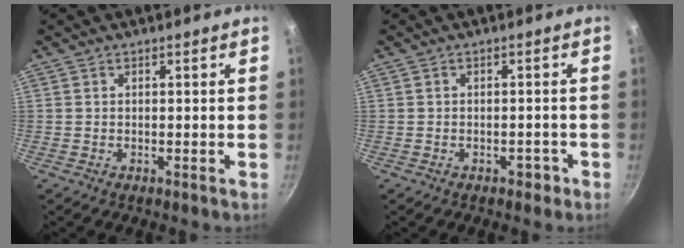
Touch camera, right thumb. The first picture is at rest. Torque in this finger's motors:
{"motor_torque": [-0.05, 0.29, -0.25, 0.22, 0.01]}